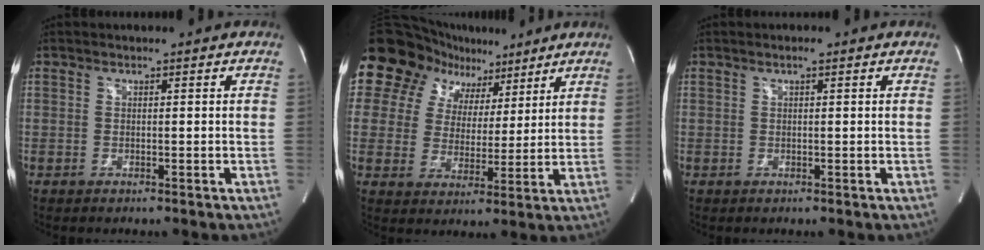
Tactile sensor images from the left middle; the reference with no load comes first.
{"total": 11.7, "force": [8.0, 7.8, 3.5], "torque": [-0.059, 0.038, 0.127]}
{"total": 0.9, "force": [0.5, 0.1, 0.7], "torque": [-0.013, 0.003, 0.008]}